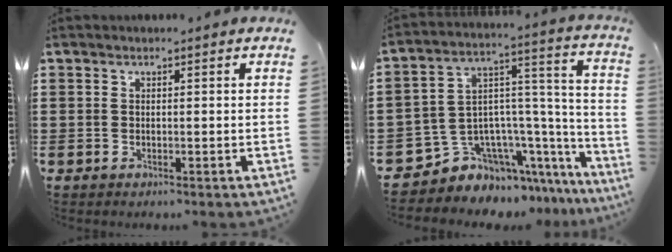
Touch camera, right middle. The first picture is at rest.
{"total": 7.2, "force": [-5.1, 4.8, 1.5], "torque": [-0.054, -0.013, -0.094]}